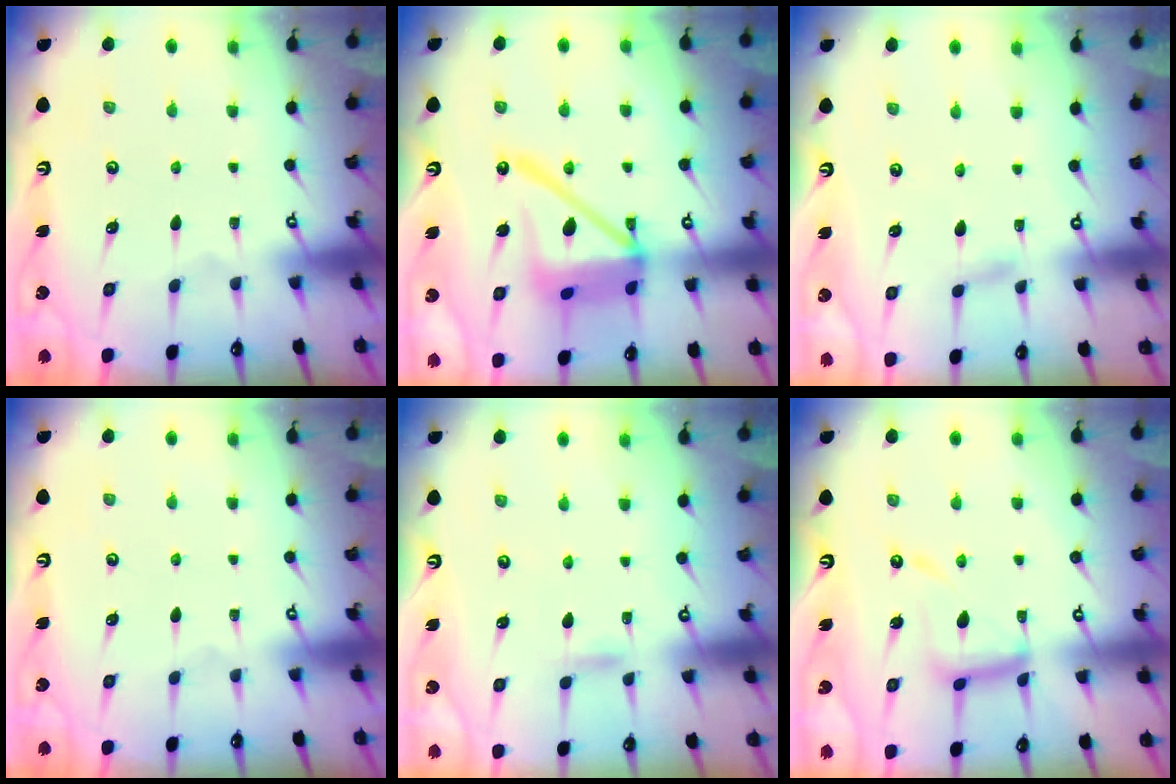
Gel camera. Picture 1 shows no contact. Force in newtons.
{"total": 18.7, "press": 18.6, "slide": 1.9}
{"total": 2.2, "press": 2.2, "slide": 0.2}
{"total": 0.0}
{"total": 2.7, "press": 2.7, "slide": 0.2}
{"total": 13.2, "press": 13.1, "slide": 1.2}